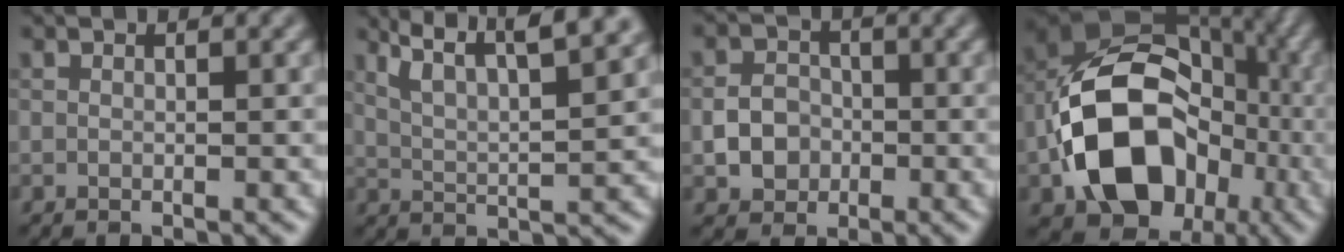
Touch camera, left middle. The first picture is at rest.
{"total": 8.3, "force": [6.3, 2.0, 5.0], "torque": [-0.077, 0.026, 0.076]}
{"total": 3.1, "force": [-0.9, 2.6, 1.4], "torque": [-0.021, 0.002, -0.018]}
{"total": 14.7, "force": [-3.8, 10.5, 9.5], "torque": [-0.155, -0.004, -0.084]}